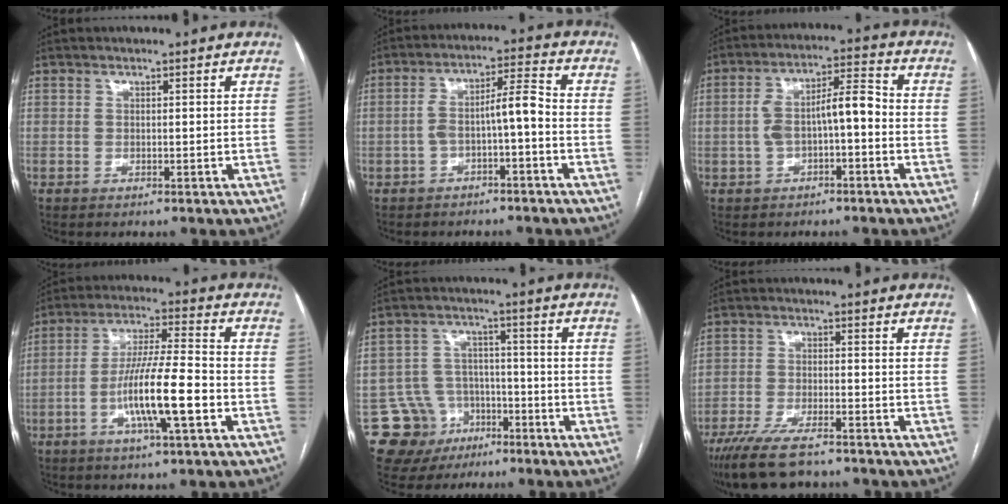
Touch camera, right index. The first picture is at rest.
{"total": 6.4, "force": [-1.8, 0.9, 6.1], "torque": [-0.108, 0.035, -0.028]}
{"total": 8.3, "force": [-1.1, 2.4, 7.9], "torque": [-0.145, 0.037, -0.015]}
{"total": 11.9, "force": [-3.9, 0.7, 11.3], "torque": [-0.207, -0.002, -0.071]}
{"total": 9.9, "force": [-4.8, 8.6, 1.1], "torque": [-0.025, 0.035, -0.062]}
{"total": 10.9, "force": [-8.7, 2.4, 6.2], "torque": [-0.109, -0.025, -0.144]}